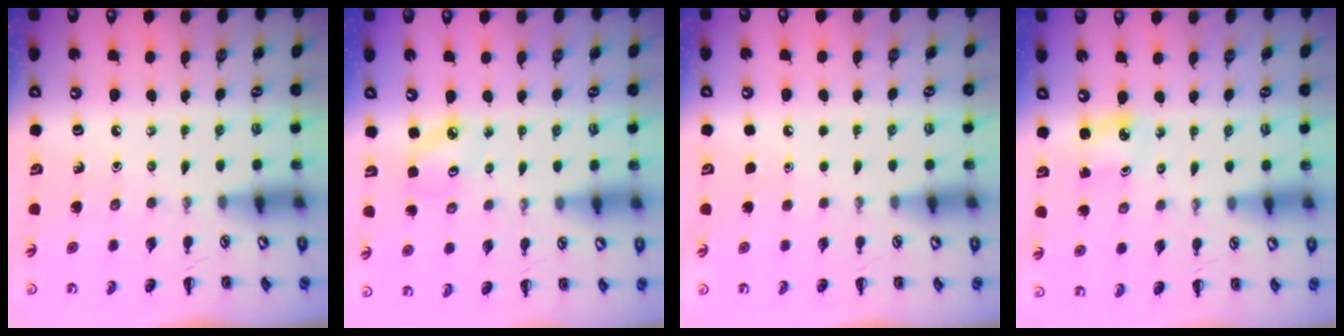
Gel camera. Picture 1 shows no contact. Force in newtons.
{"total": 3.0, "press": 2.9, "slide": 0.6}
{"total": 1.7, "press": 1.7, "slide": 0.1}
{"total": 2.6, "press": 2.6, "slide": 0.4}